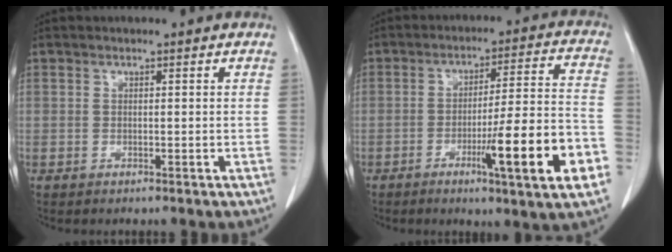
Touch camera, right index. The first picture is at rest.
{"total": 15.4, "force": [-6.0, 0.1, 14.2], "torque": [-0.197, -0.006, -0.086]}